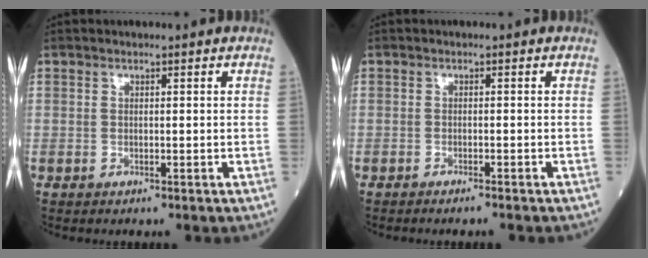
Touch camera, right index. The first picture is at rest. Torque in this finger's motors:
{"motor_torque": [-0.08, -0.19, -0.03, -0.01]}